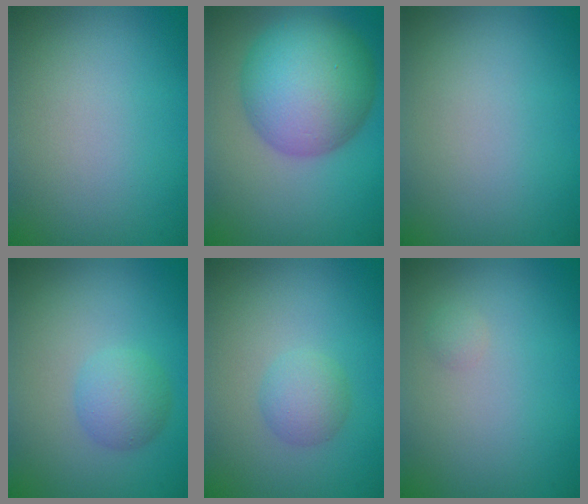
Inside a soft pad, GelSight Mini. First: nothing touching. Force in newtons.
{"total": 9.8, "press": 9.8, "slide": 0.3}
{"total": 0.0}
{"total": 2.6, "press": 2.6, "slide": 0.1}
{"total": 2.1, "press": 2.1, "slide": 0.1}
{"total": 0.5, "press": 0.5, "slide": 0.0}